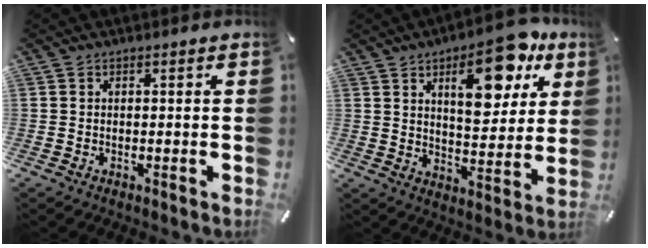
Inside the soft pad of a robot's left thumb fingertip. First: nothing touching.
{"total": 17.2, "force": [9.2, 8.0, 12.1], "torque": [-0.156, -0.041, 0.146]}